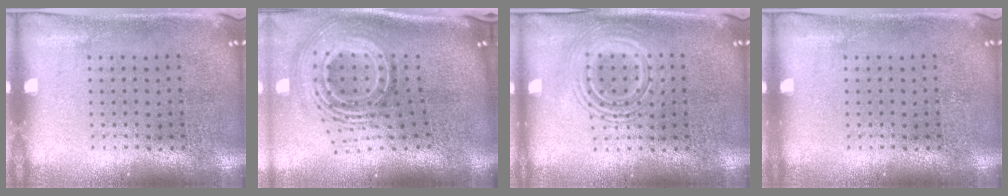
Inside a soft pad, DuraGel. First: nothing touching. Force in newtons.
{"total": 2.6, "press": 1.7, "slide": 2.0}
{"total": 2.1, "press": 2.1, "slide": 0.3}
{"total": 0.0}